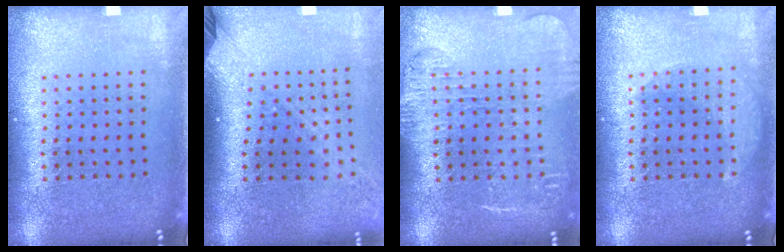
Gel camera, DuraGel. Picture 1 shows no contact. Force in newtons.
{"total": 2.2, "press": 1.6, "slide": 1.5}
{"total": 1.7, "press": 1.5, "slide": 0.8}
{"total": 1.7, "press": 1.7, "slide": 0.4}